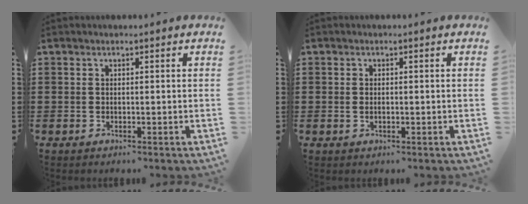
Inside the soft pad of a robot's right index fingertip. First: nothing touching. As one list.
[{"total": 0.7, "force": [0.0, 0.4, 0.6], "torque": [-0.013, 0.002, -0.001]}]